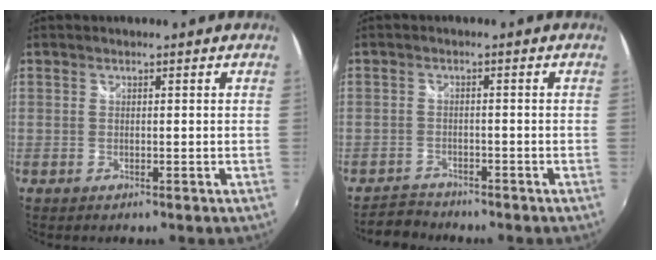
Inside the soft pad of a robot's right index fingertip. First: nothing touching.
{"total": 4.0, "force": [-3.6, 1.6, 0.0], "torque": [-0.015, 0.006, -0.068]}